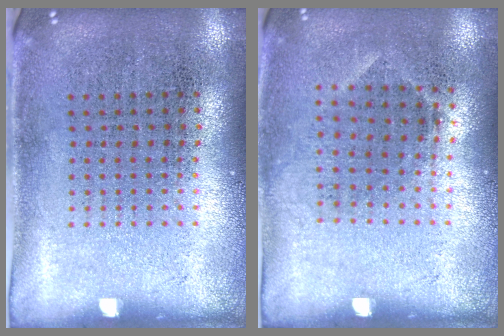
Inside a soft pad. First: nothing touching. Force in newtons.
{"total": 0.8, "press": 0.7, "slide": 0.5}